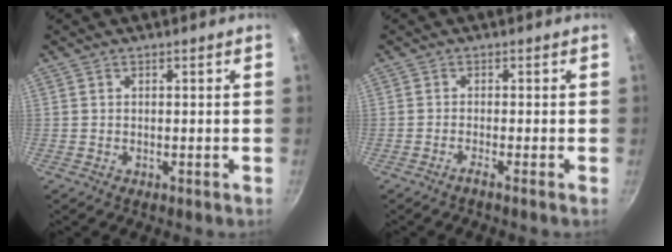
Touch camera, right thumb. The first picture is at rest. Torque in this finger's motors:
{"motor_torque": [-0.68, 0.34, -0.57, -1.29, -0.12]}